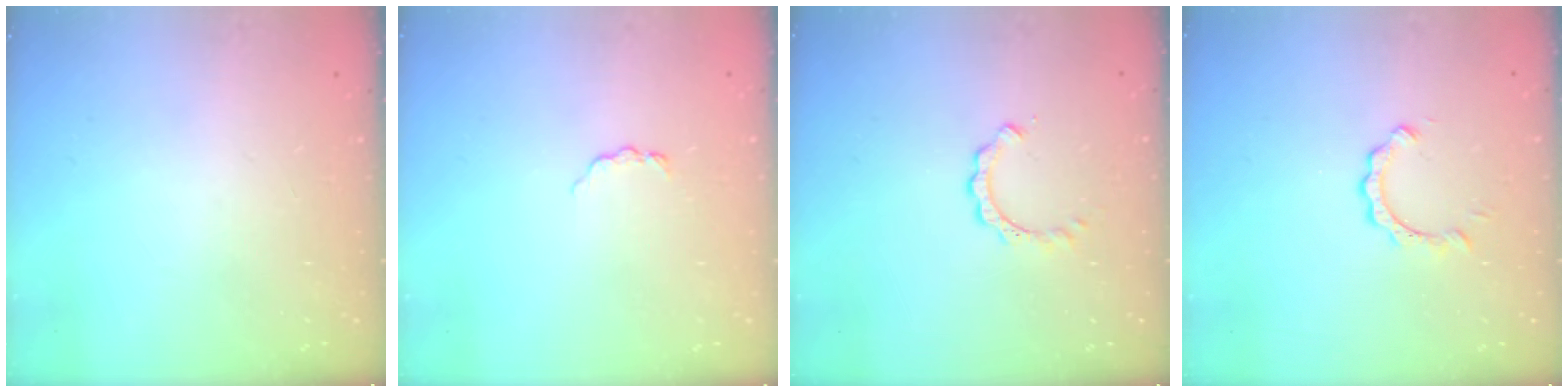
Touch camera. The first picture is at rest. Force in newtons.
{"total": 3.6, "press": 3.5, "slide": 0.5}
{"total": 3.8, "press": 3.8, "slide": 0.1}
{"total": 2.8, "press": 2.8, "slide": 0.2}